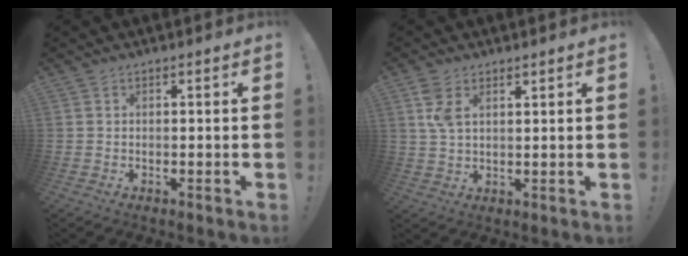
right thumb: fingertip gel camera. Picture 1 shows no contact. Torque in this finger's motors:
{"motor_torque": [-0.01, 0.04, 0.32, -0.16, 0.00]}